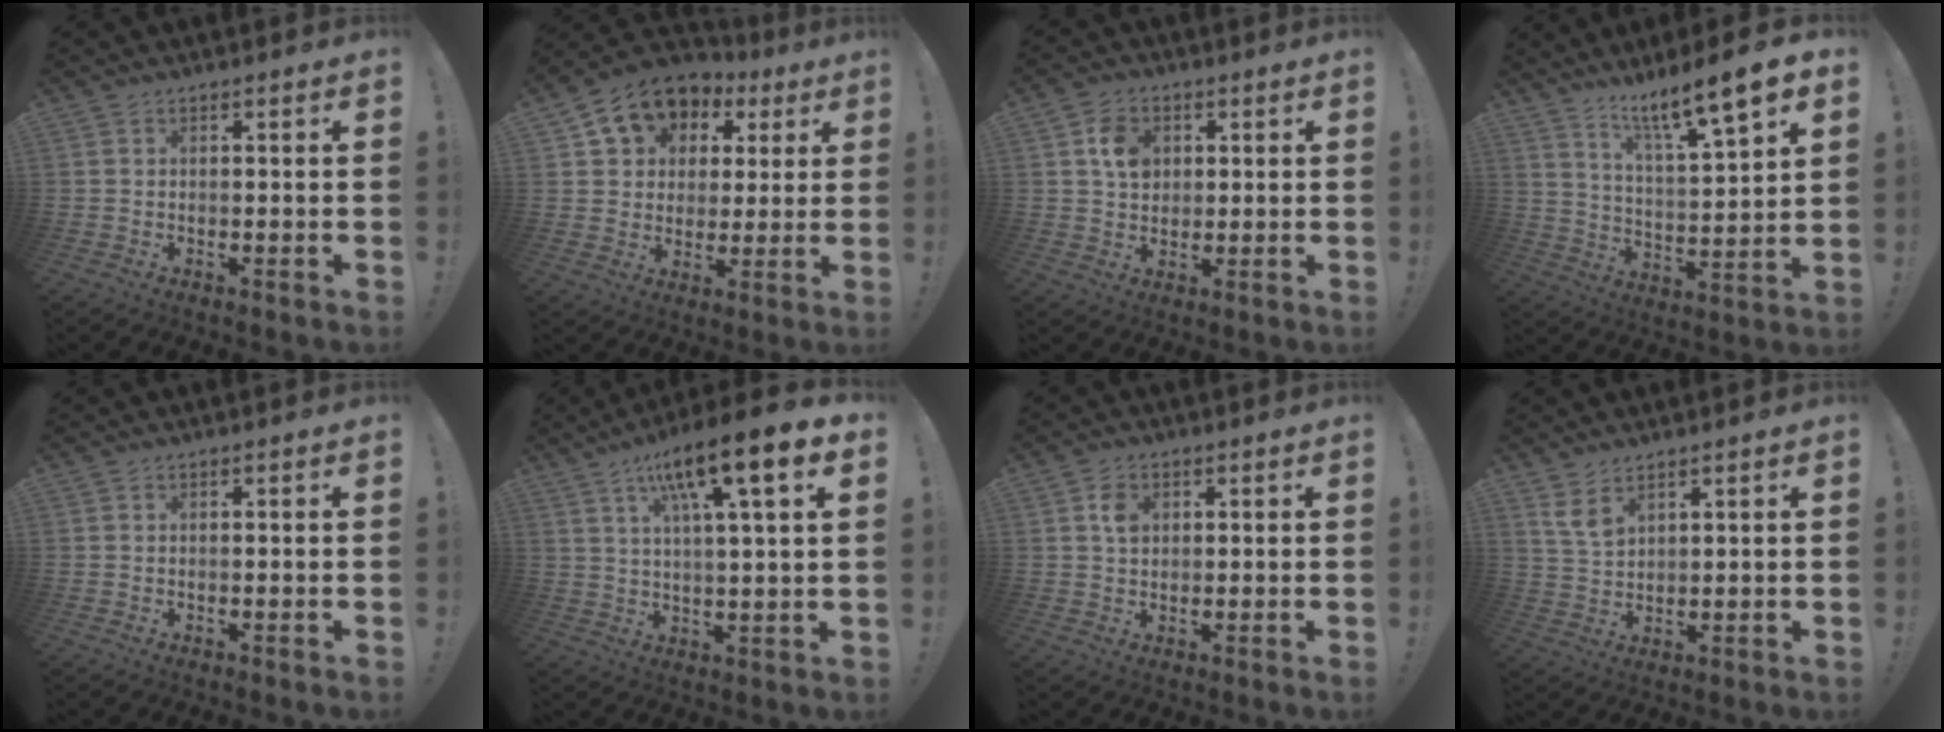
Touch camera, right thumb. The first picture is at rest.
{"total": 11.5, "force": [5.9, 8.8, 4.3], "torque": [-0.076, -0.034, 0.117]}
{"total": 7.5, "force": [2.3, 6.1, 3.7], "torque": [-0.042, 0.001, 0.043]}
{"total": 12.4, "force": [9.2, 0.8, 8.4], "torque": [-0.147, -0.070, 0.140]}
{"total": 0.0}
{"total": 13.9, "force": [6.4, 2.0, 12.2], "torque": [-0.198, -0.026, 0.090]}
{"total": 3.5, "force": [1.1, 2.7, 2.0], "torque": [-0.017, -0.004, 0.018]}
{"total": 5.7, "force": [3.8, 2.6, 3.3], "torque": [-0.062, -0.019, 0.073]}